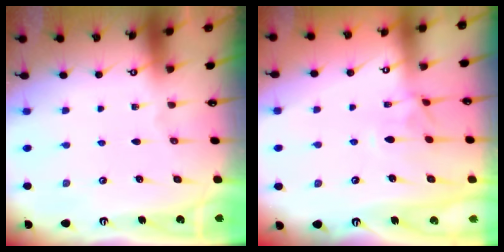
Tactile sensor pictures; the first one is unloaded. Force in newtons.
{"total": 0.8, "press": 0.1, "slide": 0.7}